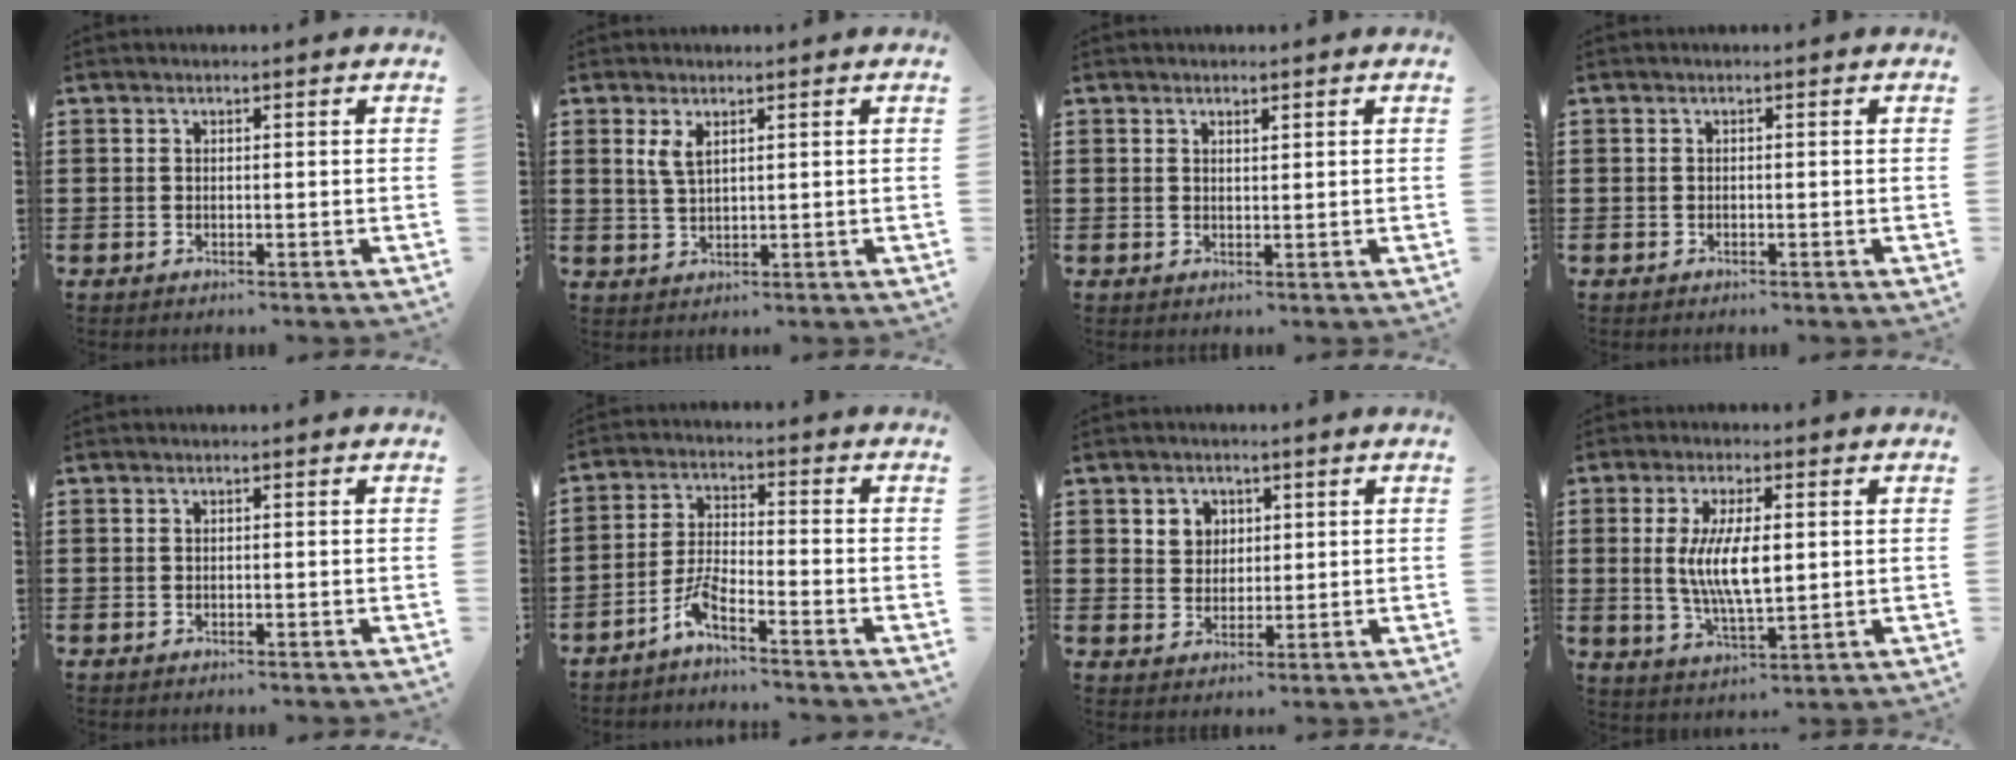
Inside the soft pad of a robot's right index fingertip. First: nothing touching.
{"total": 2.9, "force": [1.5, 1.2, 2.2], "torque": [-0.047, 0.005, 0.026]}
{"total": 1.2, "force": [1.1, 0.3, 0.3], "torque": [-0.005, 0.003, 0.021]}
{"total": 0.0}
{"total": 0.0}
{"total": 4.9, "force": [-4.0, 0.3, 2.9], "torque": [-0.086, -0.012, -0.085]}
{"total": 3.6, "force": [1.6, 3.1, 0.5], "torque": [-0.015, 0.010, 0.027]}
{"total": 8.6, "force": [0.7, 3.0, 8.1], "torque": [-0.166, 0.004, 0.010]}